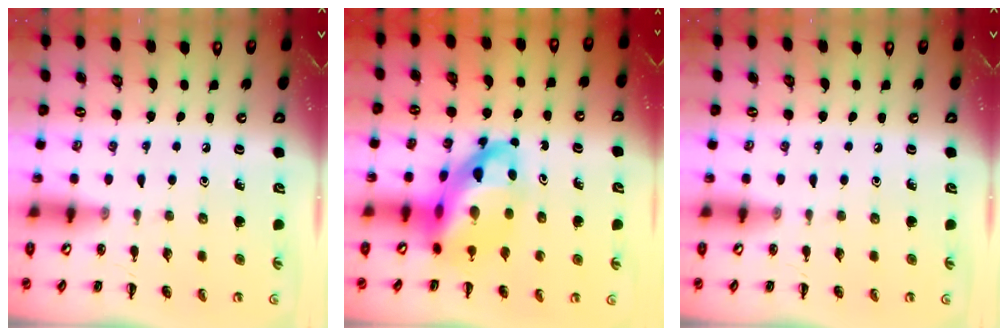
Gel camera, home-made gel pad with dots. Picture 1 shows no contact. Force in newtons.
{"total": 14.4, "press": 13.9, "slide": 3.8}
{"total": 0.0}